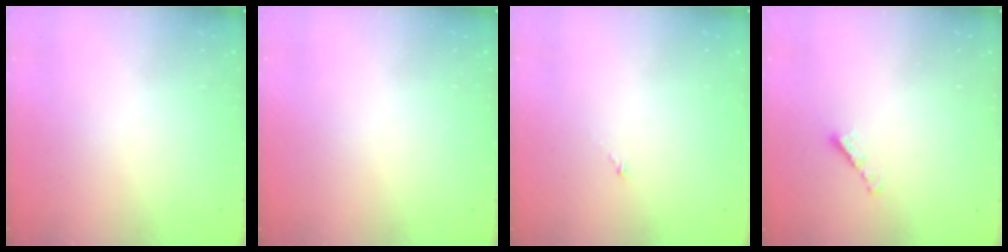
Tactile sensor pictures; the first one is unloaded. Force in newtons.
{"total": 0.0}
{"total": 0.0}
{"total": 2.4, "press": 2.4, "slide": 0.4}